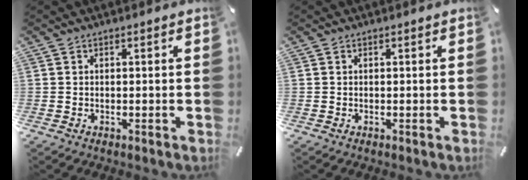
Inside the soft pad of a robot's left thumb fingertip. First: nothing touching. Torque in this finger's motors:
{"motor_torque": [0.01, 0.01, -0.02, 0.01, 0.00]}